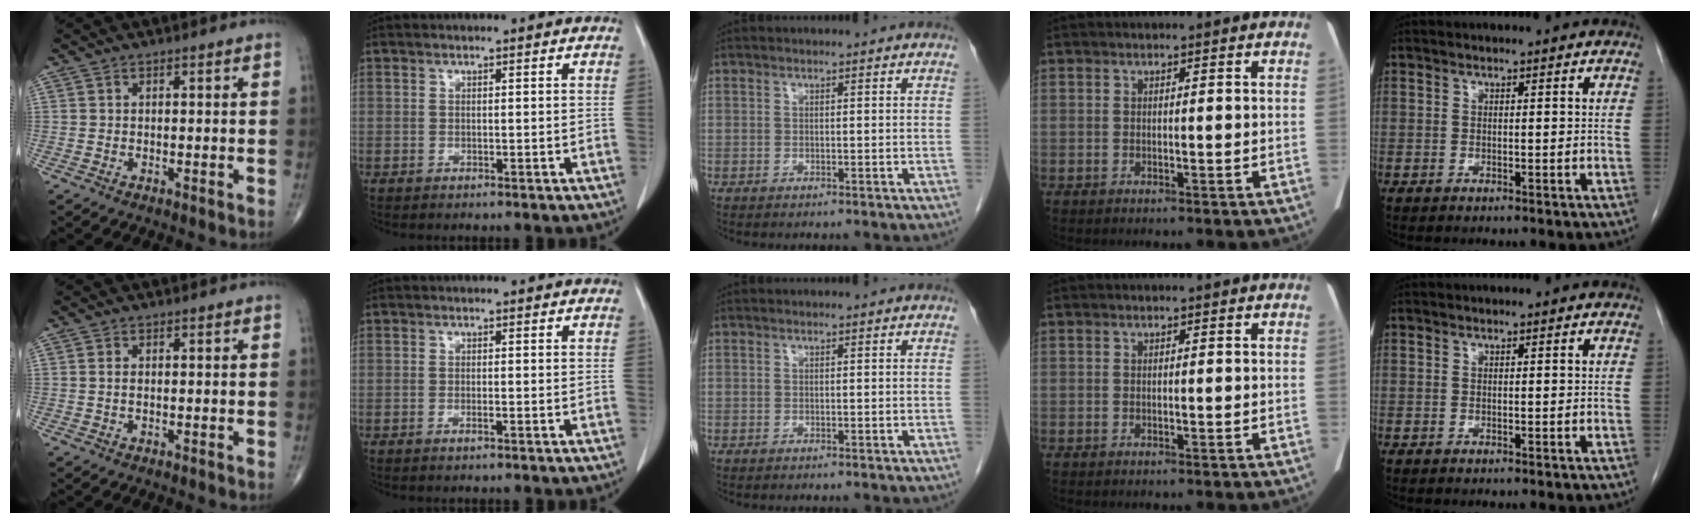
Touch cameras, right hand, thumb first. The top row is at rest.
{"thumb": {"total": 0.7, "force": [0.0, 0.3, 0.7], "torque": [-0.016, 0.000, 0.000]}, "index": {"total": 0.8, "force": [-0.4, 0.0, 0.7], "torque": [-0.016, -0.001, -0.006]}}